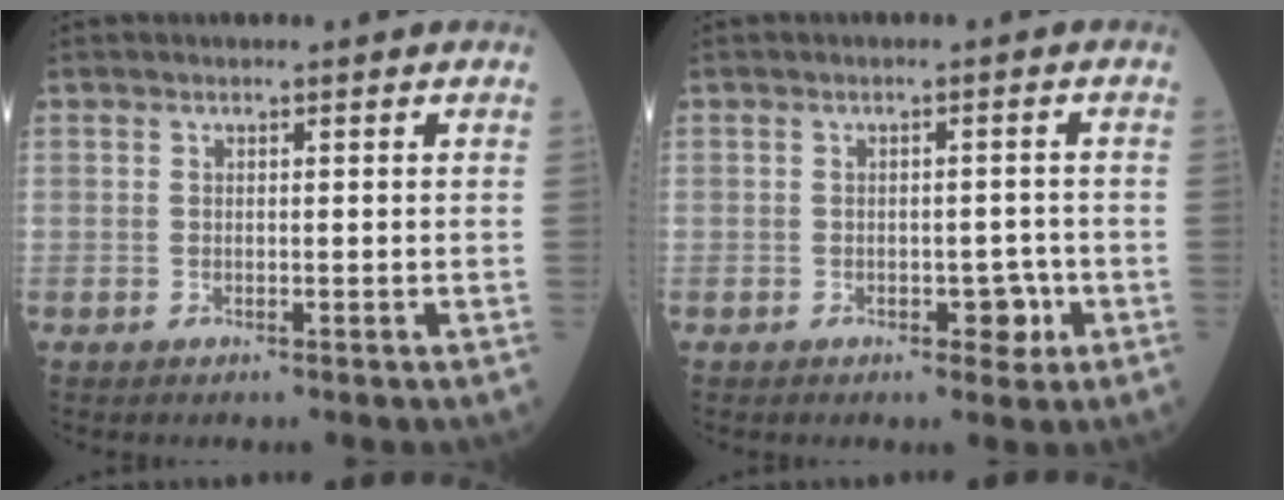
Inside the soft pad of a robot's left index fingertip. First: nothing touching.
{"total": 3.1, "force": [-1.4, 1.7, 2.2], "torque": [-0.022, 0.005, -0.015]}